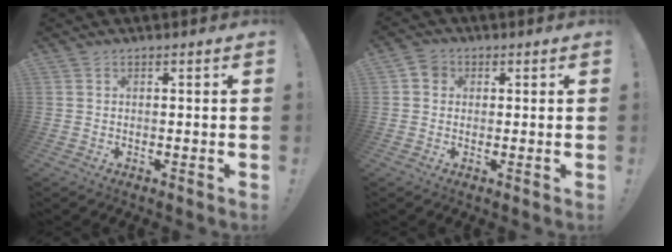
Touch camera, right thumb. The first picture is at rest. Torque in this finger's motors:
{"motor_torque": [0.01, 0.10, 0.22, -0.03, -0.03]}